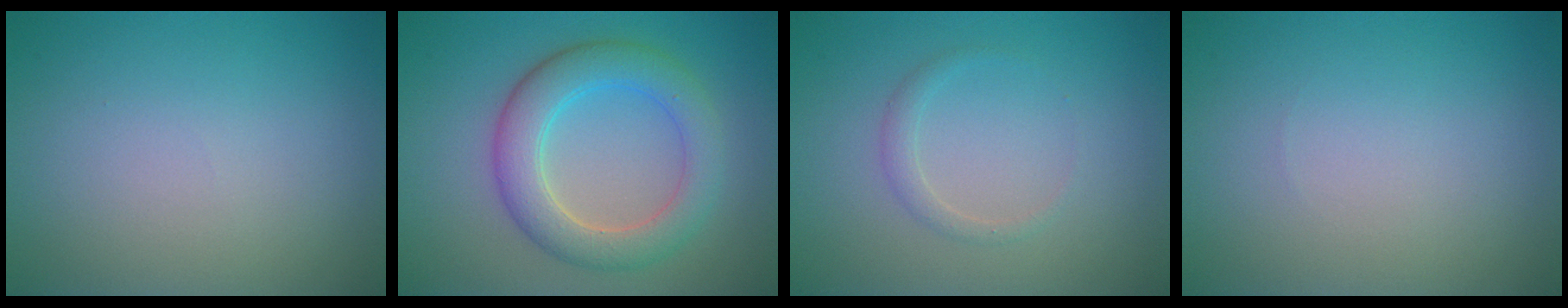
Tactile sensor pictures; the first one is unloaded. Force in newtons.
{"total": 5.4, "press": 5.4, "slide": 0.1}
{"total": 1.1, "press": 1.1, "slide": 0.1}
{"total": 0.0}